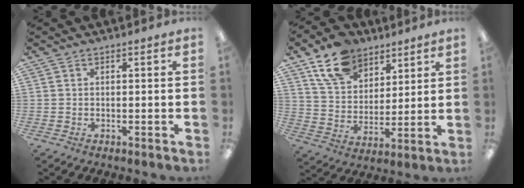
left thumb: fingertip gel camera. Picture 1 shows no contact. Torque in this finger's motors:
{"motor_torque": [2.05, 1.31, 1.62, -1.08, 0.13]}